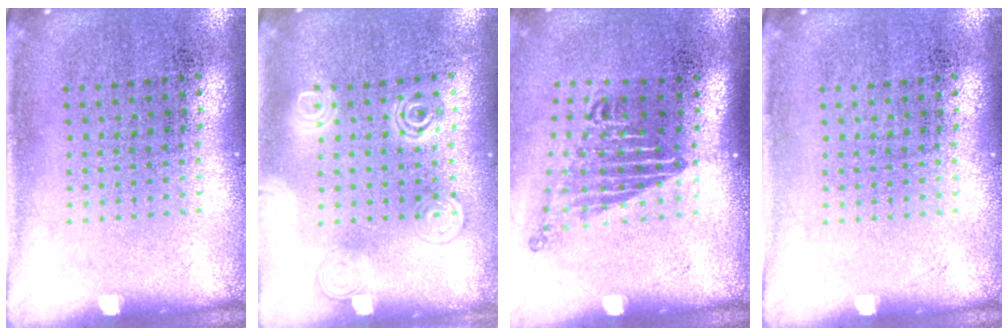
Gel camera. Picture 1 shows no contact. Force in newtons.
{"total": 2.5, "press": 2.4, "slide": 0.4}
{"total": 1.7, "press": 1.2, "slide": 1.3}
{"total": 0.0}